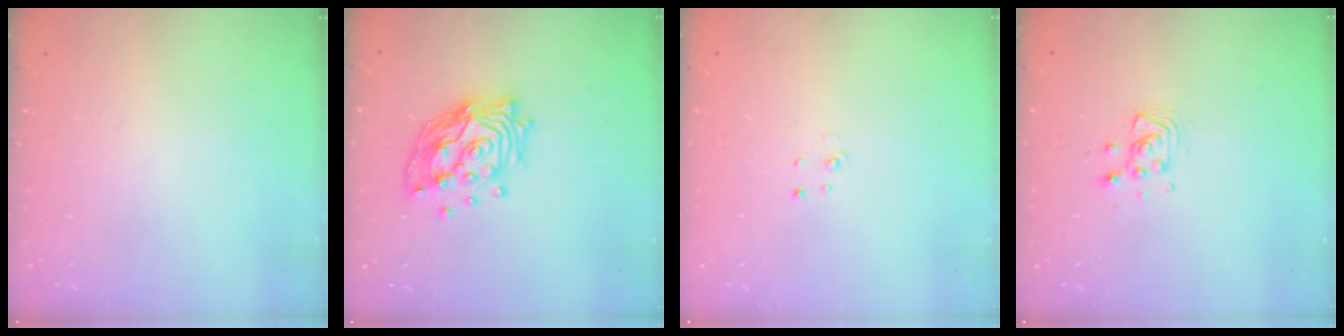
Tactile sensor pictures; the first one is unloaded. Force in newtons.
{"total": 17.1, "press": 17.1, "slide": 1.3}
{"total": 2.7, "press": 2.7, "slide": 0.3}
{"total": 7.3, "press": 7.1, "slide": 2.0}